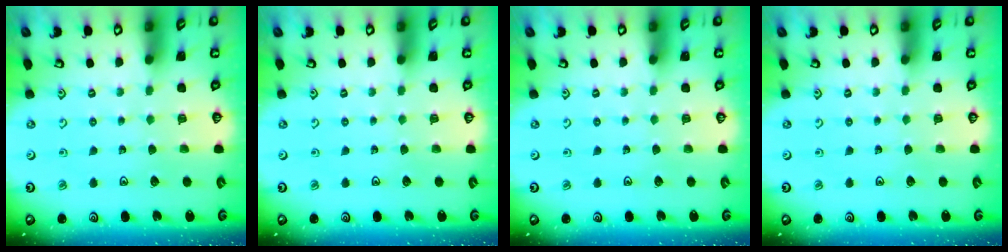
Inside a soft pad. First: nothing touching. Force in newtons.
{"total": 0.0}
{"total": 0.0}
{"total": 0.0}